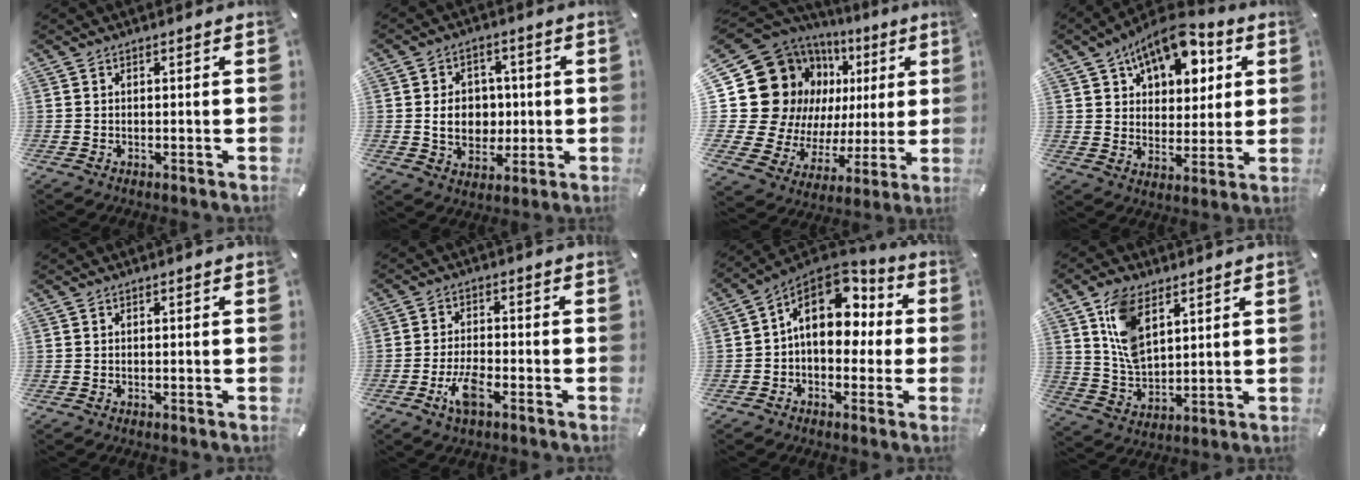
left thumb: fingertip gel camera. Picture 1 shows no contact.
{"total": 9.4, "force": [0.2, 7.6, 5.5], "torque": [-0.094, 0.005, 0.002]}
{"total": 24.9, "force": [7.5, 19.5, 13.6], "torque": [-0.241, -0.068, 0.177]}
{"total": 13.1, "force": [8.0, 8.2, 6.3], "torque": [-0.099, -0.050, 0.145]}
{"total": 0.0}
{"total": 6.5, "force": [-3.3, 2.5, 5.0], "torque": [-0.110, 0.003, -0.062]}
{"total": 14.4, "force": [3.8, 9.7, 10.0], "torque": [-0.149, -0.019, 0.066]}
{"total": 10.8, "force": [5.5, 6.1, 7.0], "torque": [-0.165, -0.010, 0.103]}